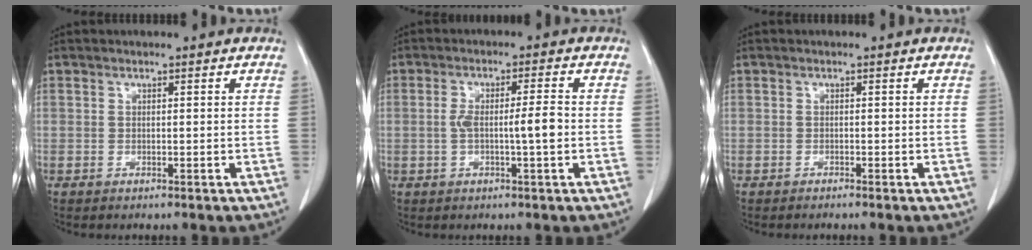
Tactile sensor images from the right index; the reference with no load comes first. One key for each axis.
{"total": 4.9, "fx": -0.7, "fy": 0.1, "fz": 4.8, "tx": -0.090, "ty": 0.007, "tz": -0.008}
{"total": 0.5, "fx": -0.5, "fy": -0.1, "fz": 0.2, "tx": -0.007, "ty": 0.000, "tz": -0.009}